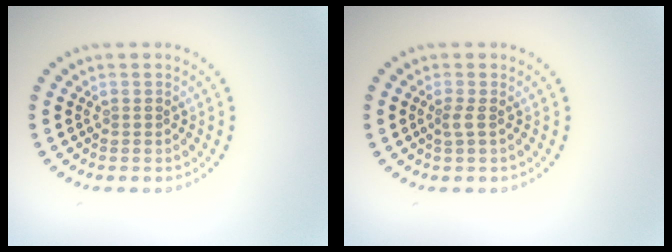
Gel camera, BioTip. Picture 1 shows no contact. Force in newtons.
{"total": 1.0, "press": 0.5, "slide": 0.8}